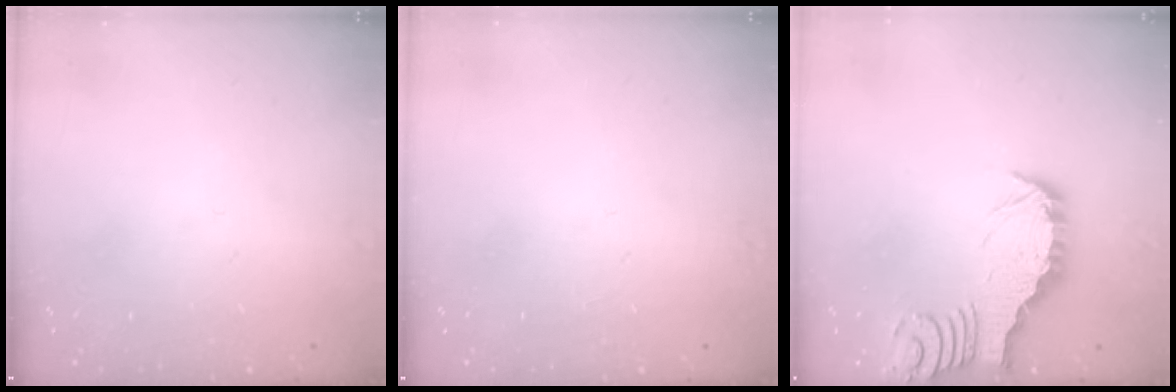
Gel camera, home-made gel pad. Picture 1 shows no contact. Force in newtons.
{"total": 0.0}
{"total": 2.9, "press": 2.9, "slide": 0.3}